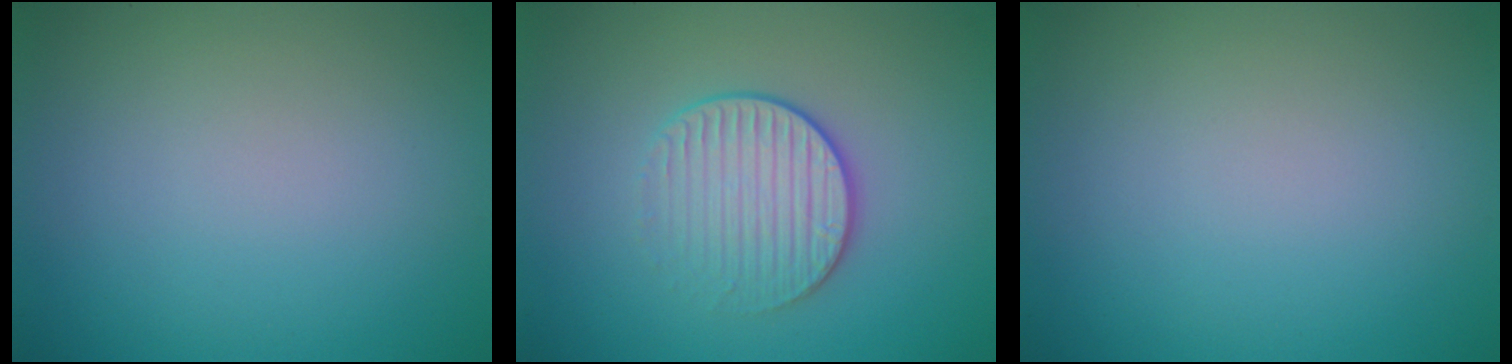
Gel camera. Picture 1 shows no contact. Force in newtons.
{"total": 3.2, "press": 2.9, "slide": 1.5}
{"total": 0.0}